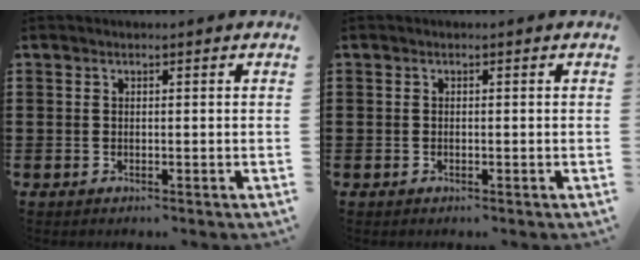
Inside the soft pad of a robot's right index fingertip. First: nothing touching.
{"total": 0.0}